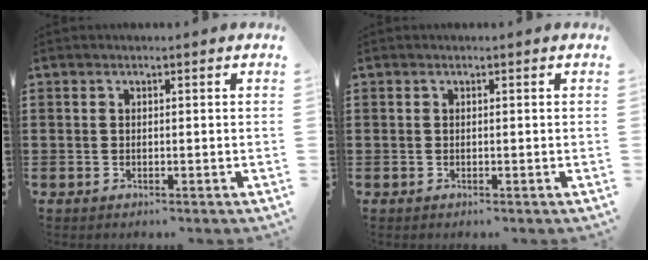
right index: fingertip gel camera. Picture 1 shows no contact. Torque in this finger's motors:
{"motor_torque": [0.49, 0.96, 0.00, 0.00]}